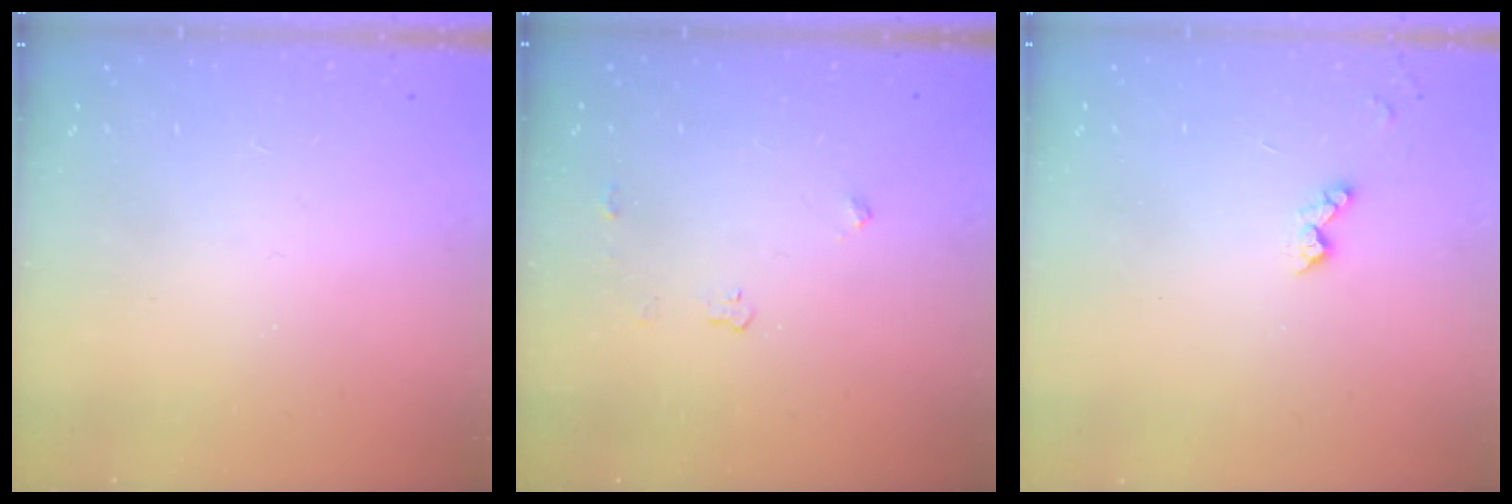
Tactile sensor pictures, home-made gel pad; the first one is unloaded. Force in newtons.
{"total": 3.3, "press": 3.2, "slide": 0.4}
{"total": 4.0, "press": 4.0, "slide": 0.6}